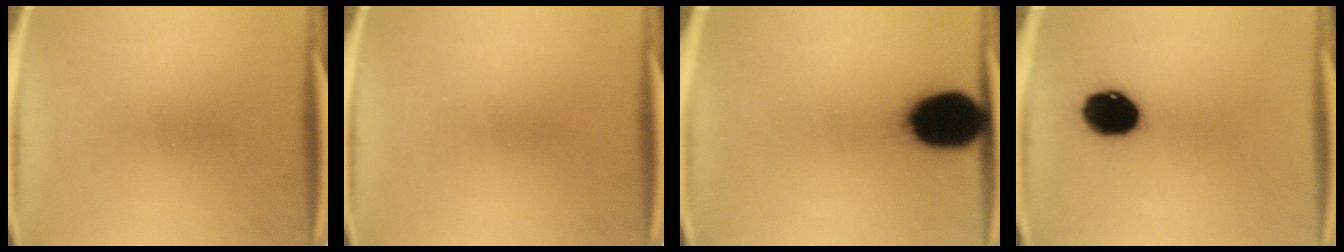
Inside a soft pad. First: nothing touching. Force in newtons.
{"total": 0.0}
{"total": 19.9}
{"total": 13.3}